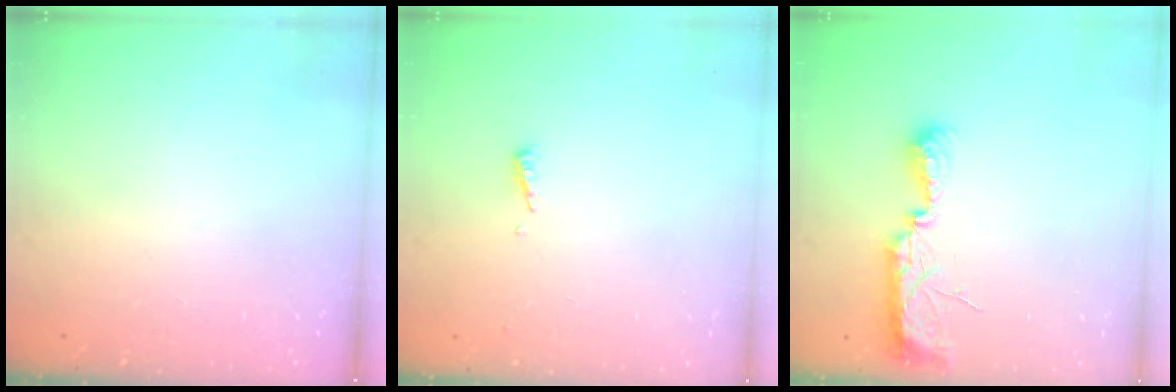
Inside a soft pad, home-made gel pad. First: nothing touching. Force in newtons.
{"total": 3.1, "press": 3.1, "slide": 0.3}
{"total": 10.6, "press": 9.2, "slide": 5.3}